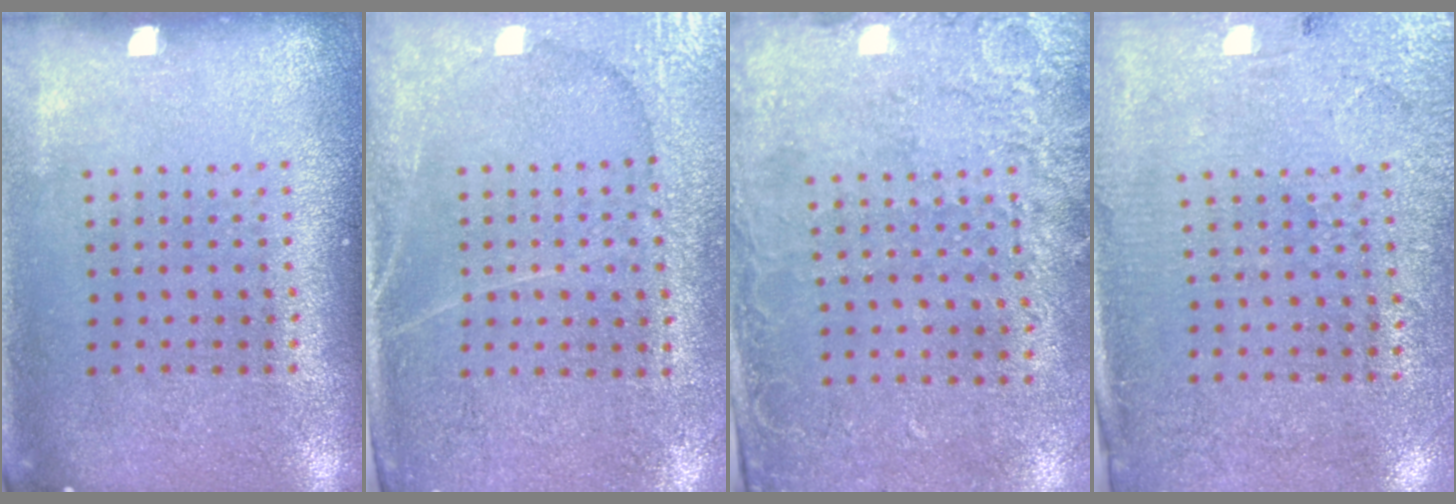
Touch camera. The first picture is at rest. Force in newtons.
{"total": 2.9, "press": 2.7, "slide": 1.2}
{"total": 2.6, "press": 2.1, "slide": 1.5}
{"total": 2.8, "press": 2.4, "slide": 1.3}